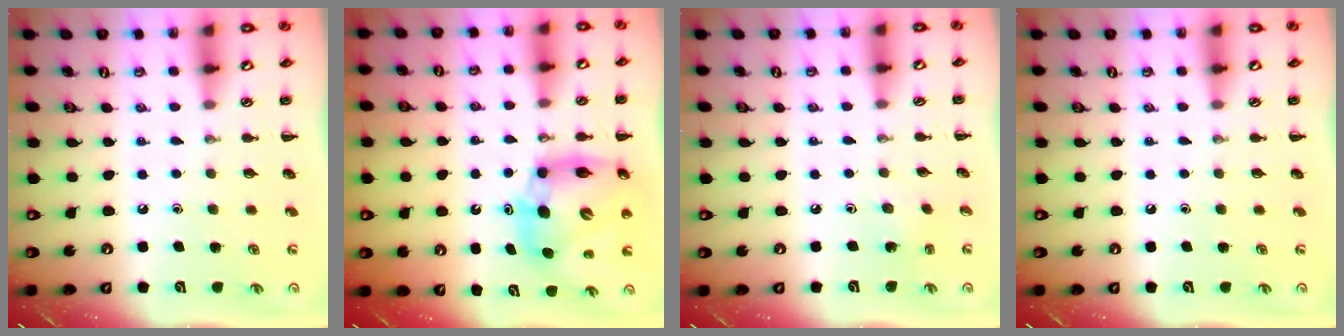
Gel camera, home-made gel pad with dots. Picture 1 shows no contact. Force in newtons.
{"total": 12.0, "press": 11.5, "slide": 3.3}
{"total": 1.3, "press": 1.2, "slide": 0.6}
{"total": 0.0}